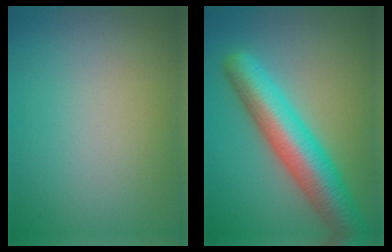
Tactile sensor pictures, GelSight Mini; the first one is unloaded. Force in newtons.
{"total": 8.0, "press": 8.0, "slide": 0.2}